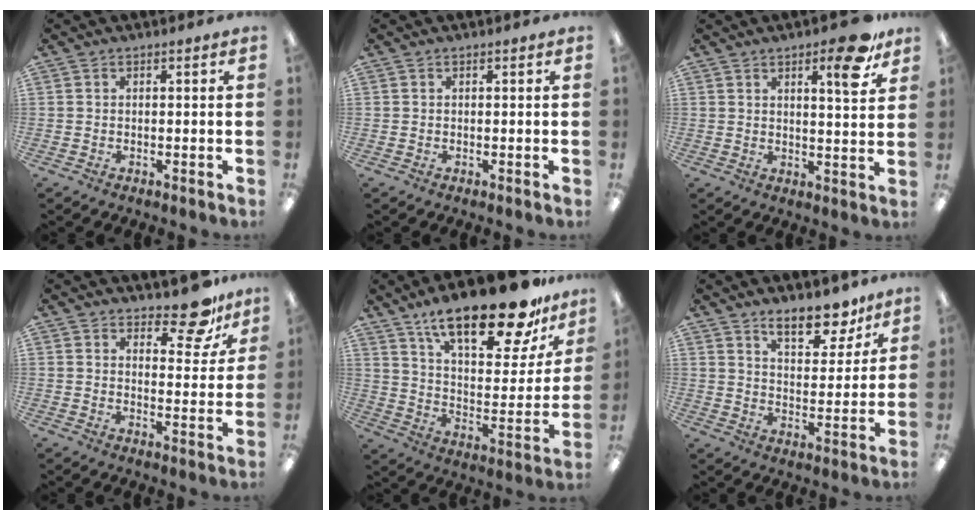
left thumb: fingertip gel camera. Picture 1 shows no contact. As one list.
[{"total": 0.0}, {"total": 9.9, "force": [6.3, 2.7, 7.1], "torque": [-0.090, -0.033, 0.096]}, {"total": 10.8, "force": [8.4, 3.9, 5.5], "torque": [-0.051, -0.060, 0.142]}, {"total": 26.0, "force": [18.6, 8.5, 16.0], "torque": [-0.239, -0.124, 0.304]}, {"total": 11.0, "force": [8.9, 4.1, 4.8], "torque": [-0.056, -0.058, 0.157]}]